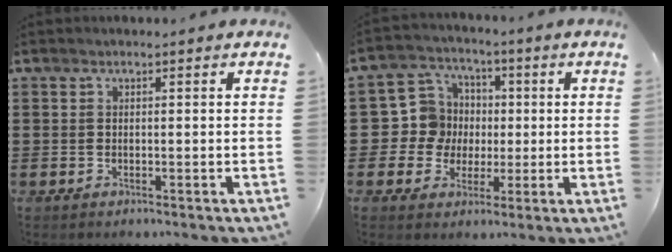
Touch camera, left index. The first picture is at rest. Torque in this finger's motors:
{"motor_torque": [0.73, 0.73, 0.09, 0.00]}